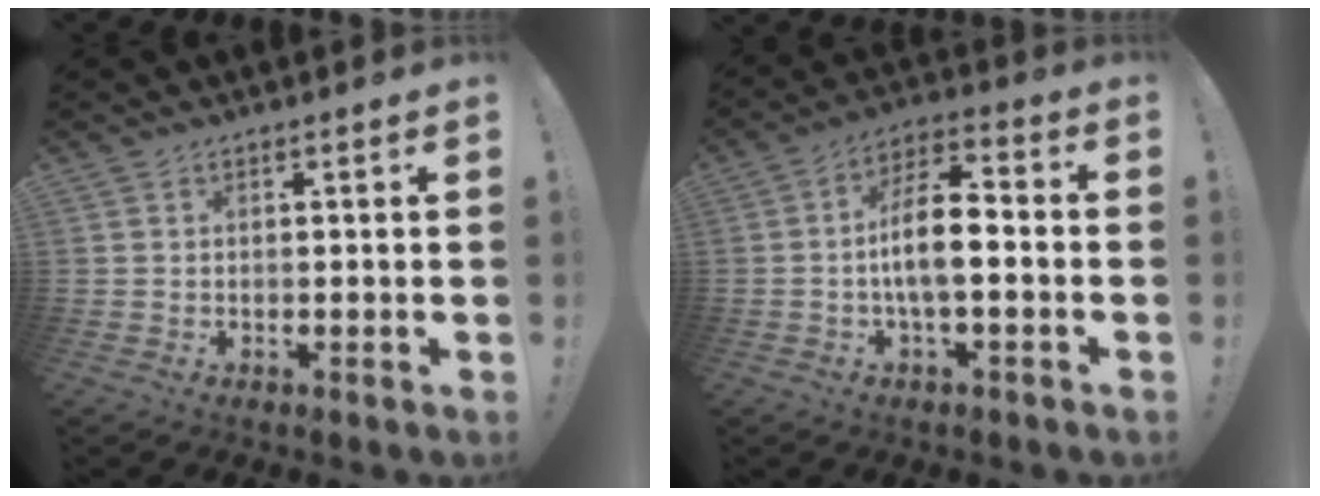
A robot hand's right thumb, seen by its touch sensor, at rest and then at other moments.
{"total": 11.8, "force": [-2.0, 4.7, 10.6], "torque": [-0.199, 0.015, -0.039]}